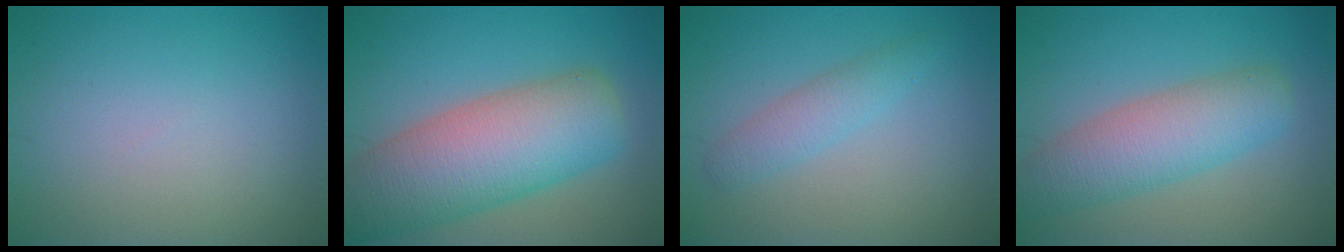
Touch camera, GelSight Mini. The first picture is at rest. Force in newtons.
{"total": 10.6, "press": 10.6, "slide": 0.6}
{"total": 2.3, "press": 2.3, "slide": 0.0}
{"total": 5.9, "press": 5.9, "slide": 0.3}